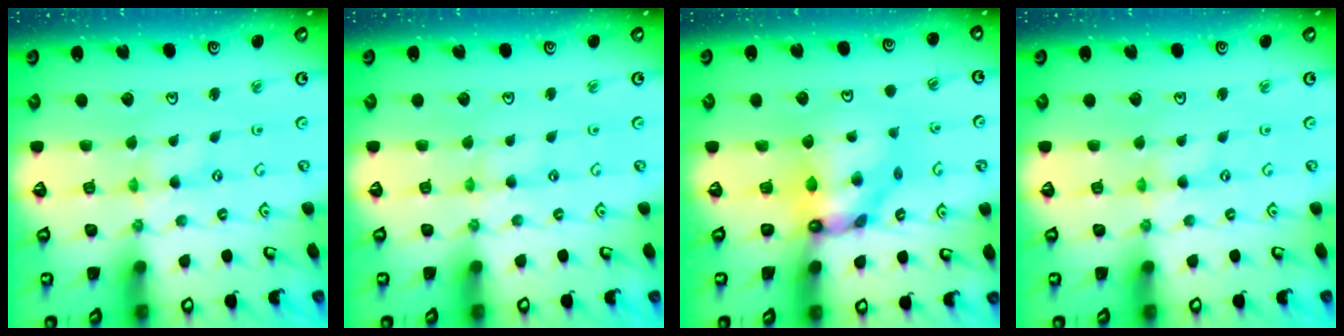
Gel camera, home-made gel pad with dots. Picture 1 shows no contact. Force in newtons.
{"total": 1.6, "press": 1.5, "slide": 0.4}
{"total": 9.2, "press": 9.2, "slide": 1.0}
{"total": 0.0}